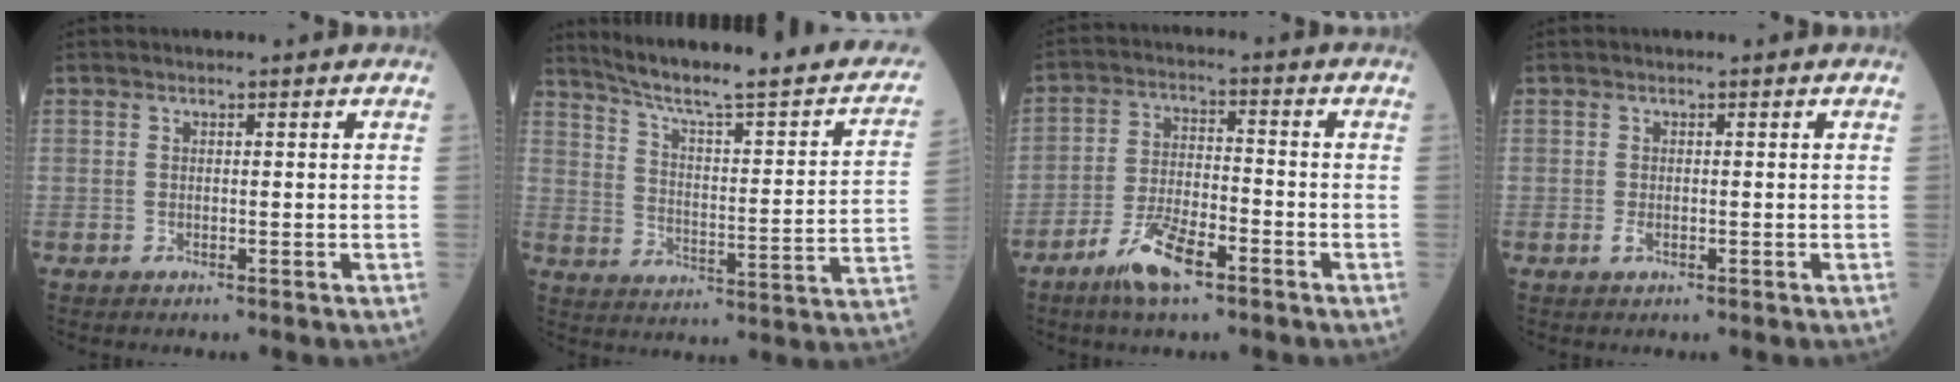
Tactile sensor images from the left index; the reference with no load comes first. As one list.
[{"total": 24.5, "force": [20.0, 2.5, 13.9], "torque": [-0.204, -0.018, 0.267]}, {"total": 7.9, "force": [-5.1, 2.1, 5.7], "torque": [-0.117, -0.006, -0.097]}, {"total": 0.9, "force": [-0.3, 0.4, 0.7], "torque": [-0.018, -0.001, -0.004]}]